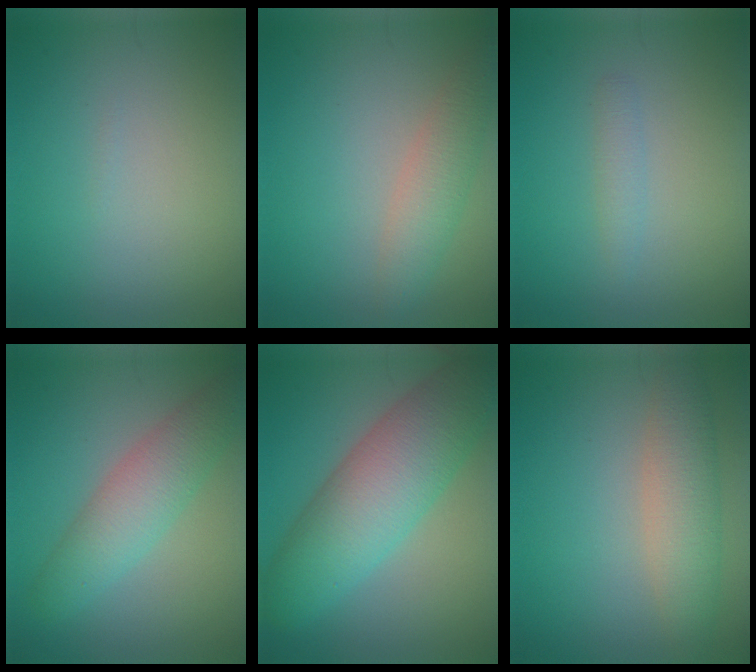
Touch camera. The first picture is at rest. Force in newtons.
{"total": 2.9, "press": 2.9, "slide": 0.2}
{"total": 1.1, "press": 1.1, "slide": 0.1}
{"total": 4.5, "press": 4.5, "slide": 0.1}
{"total": 8.7, "press": 8.7, "slide": 0.2}
{"total": 4.1, "press": 4.1, "slide": 0.3}